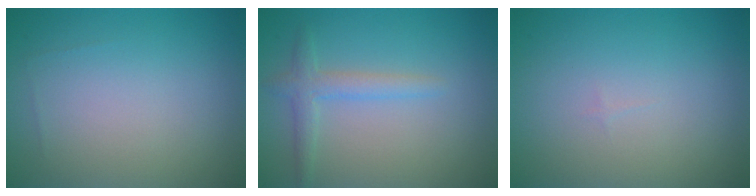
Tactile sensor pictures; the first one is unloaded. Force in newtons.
{"total": 2.1, "press": 2.1, "slide": 0.2}
{"total": 0.0}